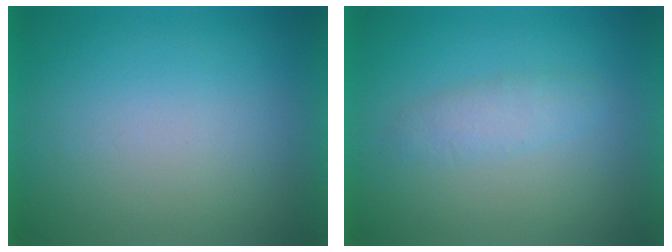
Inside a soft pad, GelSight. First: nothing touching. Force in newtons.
{"total": 2.3}